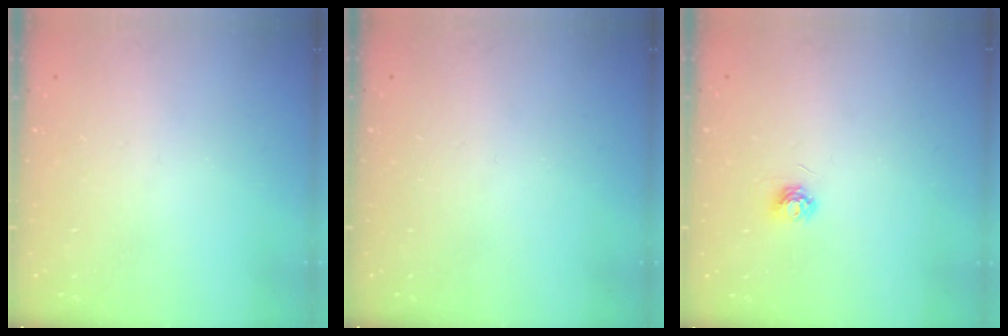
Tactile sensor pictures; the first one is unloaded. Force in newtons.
{"total": 0.0}
{"total": 4.5, "press": 4.5, "slide": 0.5}